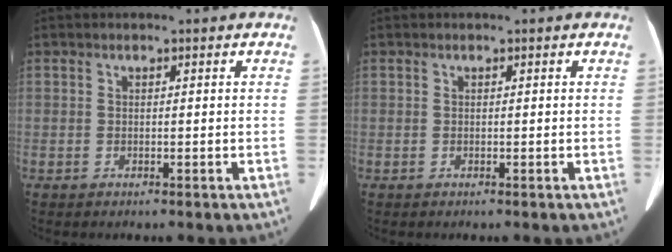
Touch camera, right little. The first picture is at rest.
{"total": 0.0}